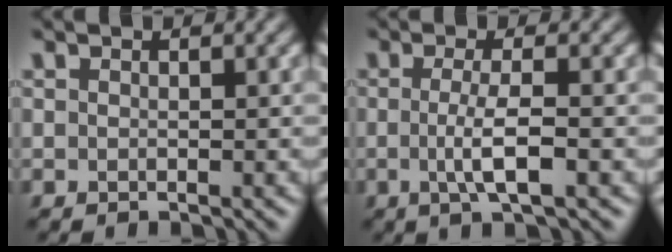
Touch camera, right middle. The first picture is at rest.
{"total": 3.4, "force": [-0.5, 0.7, 3.3], "torque": [-0.062, -0.005, -0.010]}